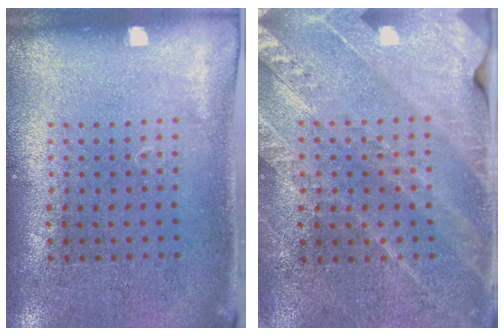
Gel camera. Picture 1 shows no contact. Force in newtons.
{"total": 2.6, "press": 2.5, "slide": 0.7}